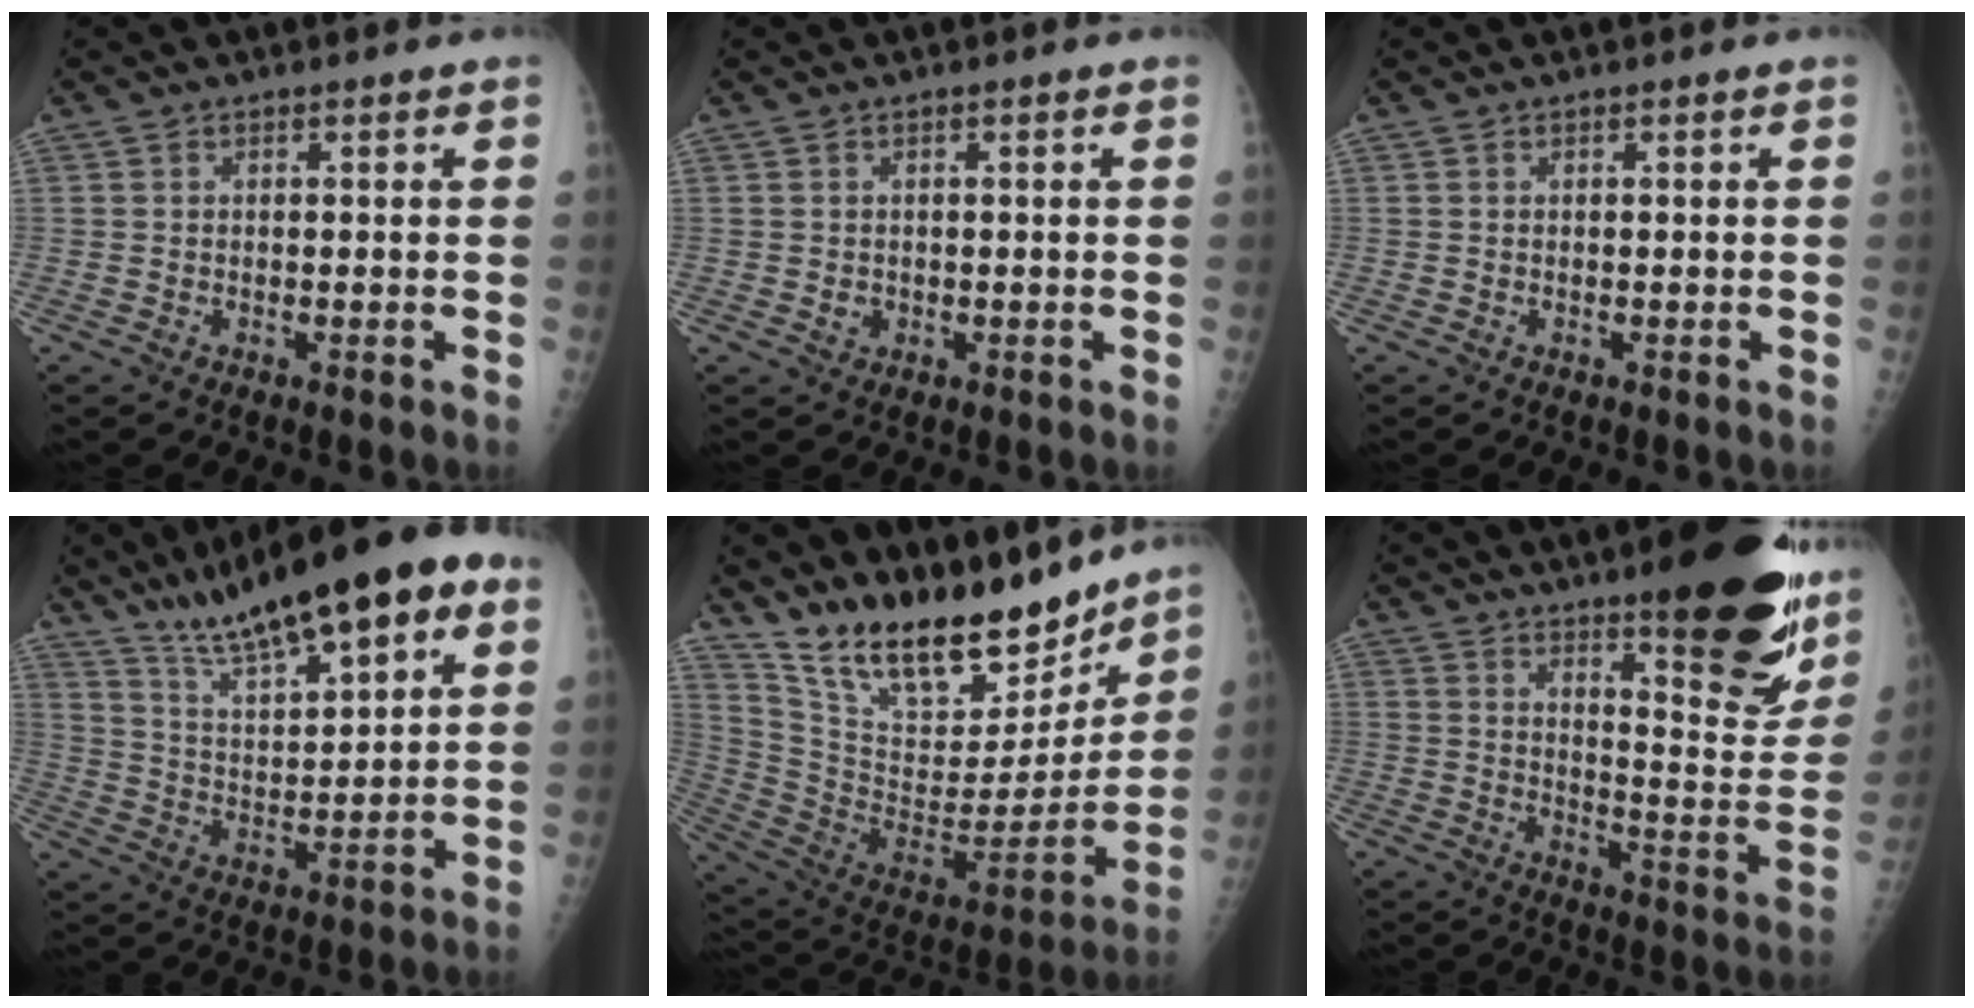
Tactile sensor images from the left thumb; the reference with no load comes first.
{"total": 1.2, "force": [-0.1, 1.1, 0.6], "torque": [-0.005, 0.001, 0.003]}
{"total": 0.0}
{"total": 21.6, "force": [12.7, 6.0, 16.4], "torque": [-0.239, -0.020, 0.211]}
{"total": 24.3, "force": [19.4, 8.8, 11.7], "torque": [-0.162, -0.094, 0.335]}
{"total": 23.2, "force": [14.1, 5.7, 17.5], "torque": [-0.200, -0.086, 0.202]}